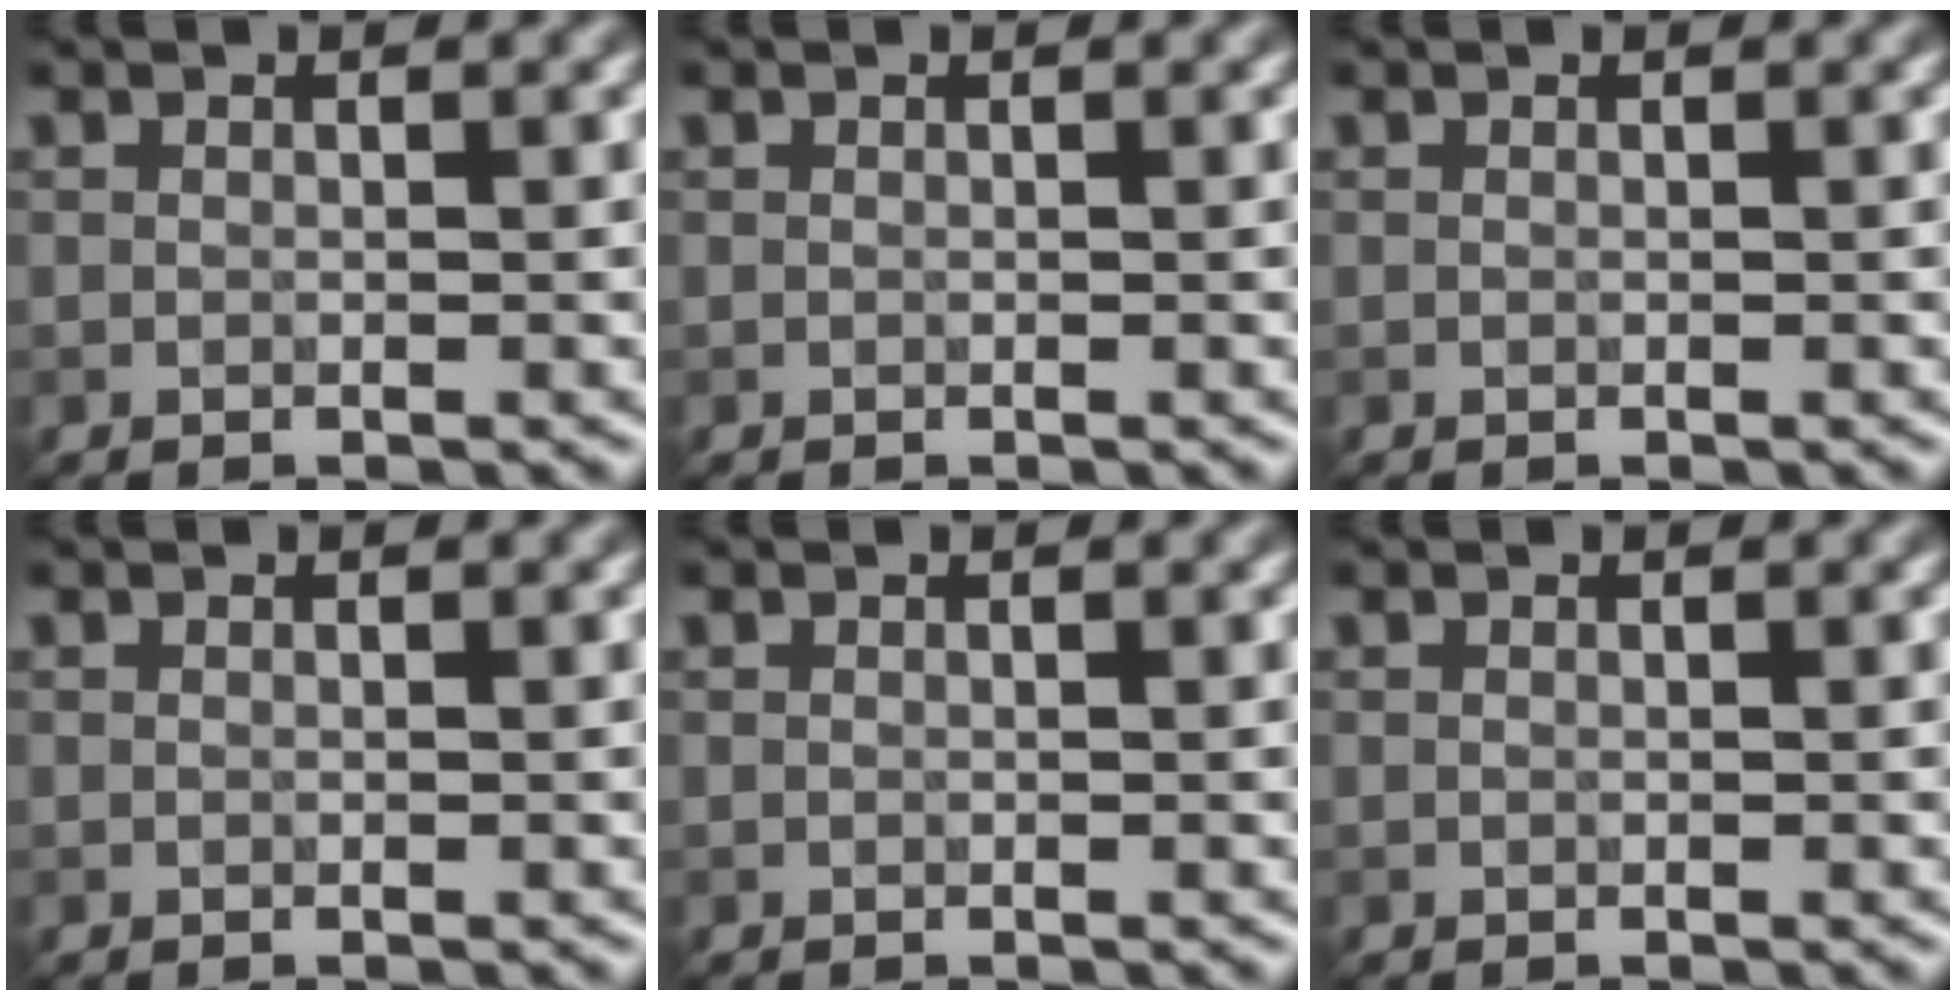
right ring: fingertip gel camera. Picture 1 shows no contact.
{"total": 0.0}
{"total": 0.0}
{"total": 0.0}
{"total": 0.0}
{"total": 0.0}